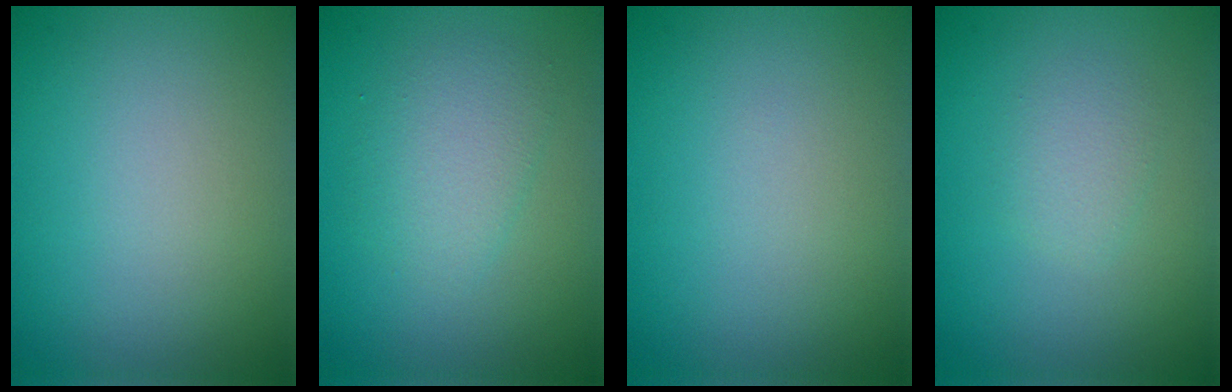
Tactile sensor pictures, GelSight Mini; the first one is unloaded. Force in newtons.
{"total": 2.7, "press": 2.7, "slide": 0.1}
{"total": 0.0}
{"total": 1.4, "press": 1.4, "slide": 0.1}